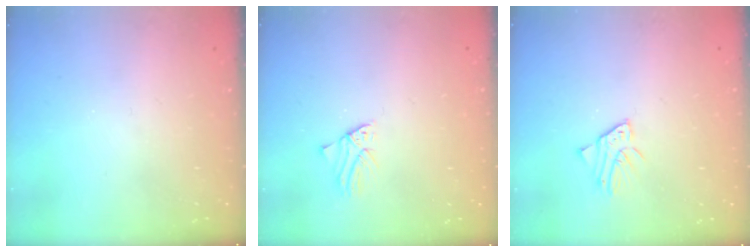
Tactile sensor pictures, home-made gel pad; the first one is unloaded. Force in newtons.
{"total": 1.1, "press": 1.1, "slide": 0.2}
{"total": 2.6, "press": 2.6, "slide": 0.2}